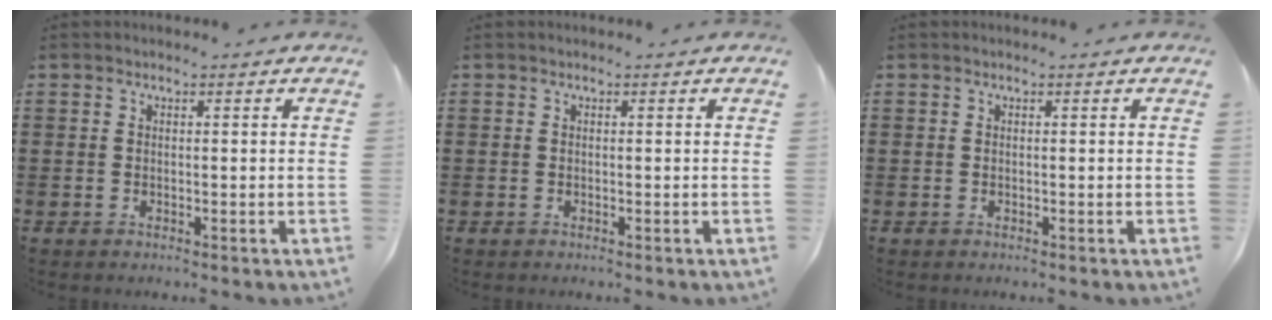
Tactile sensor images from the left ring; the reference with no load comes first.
{"total": 0.0}
{"total": 0.0}